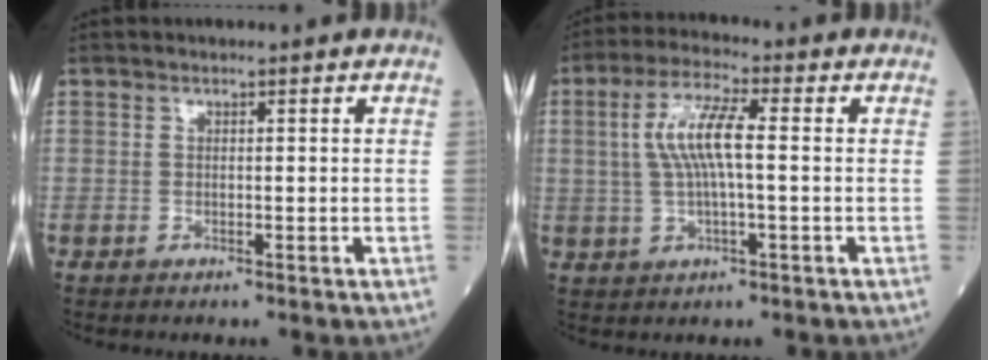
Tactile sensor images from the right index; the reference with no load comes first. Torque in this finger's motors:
{"motor_torque": [0.35, -0.02, 0.22, 0.11]}